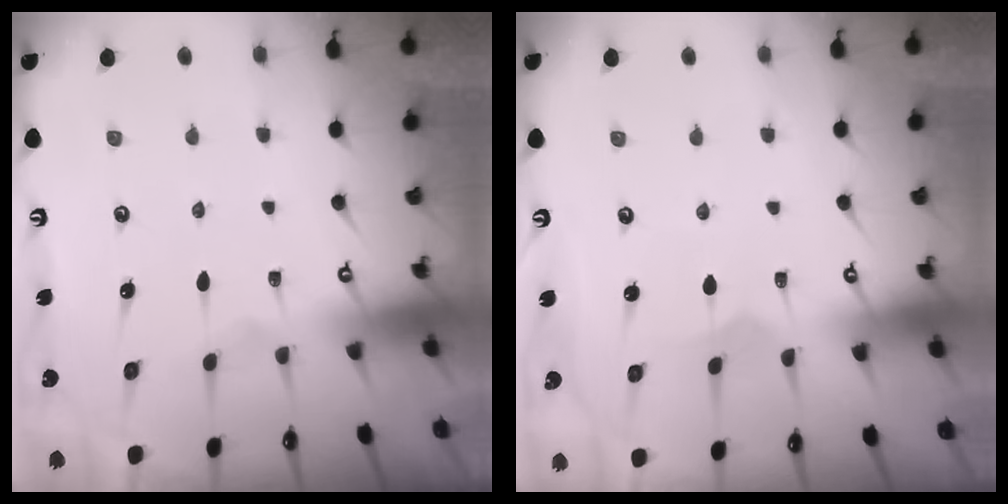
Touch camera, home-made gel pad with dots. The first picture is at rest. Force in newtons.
{"total": 3.3, "press": 3.2, "slide": 0.4}